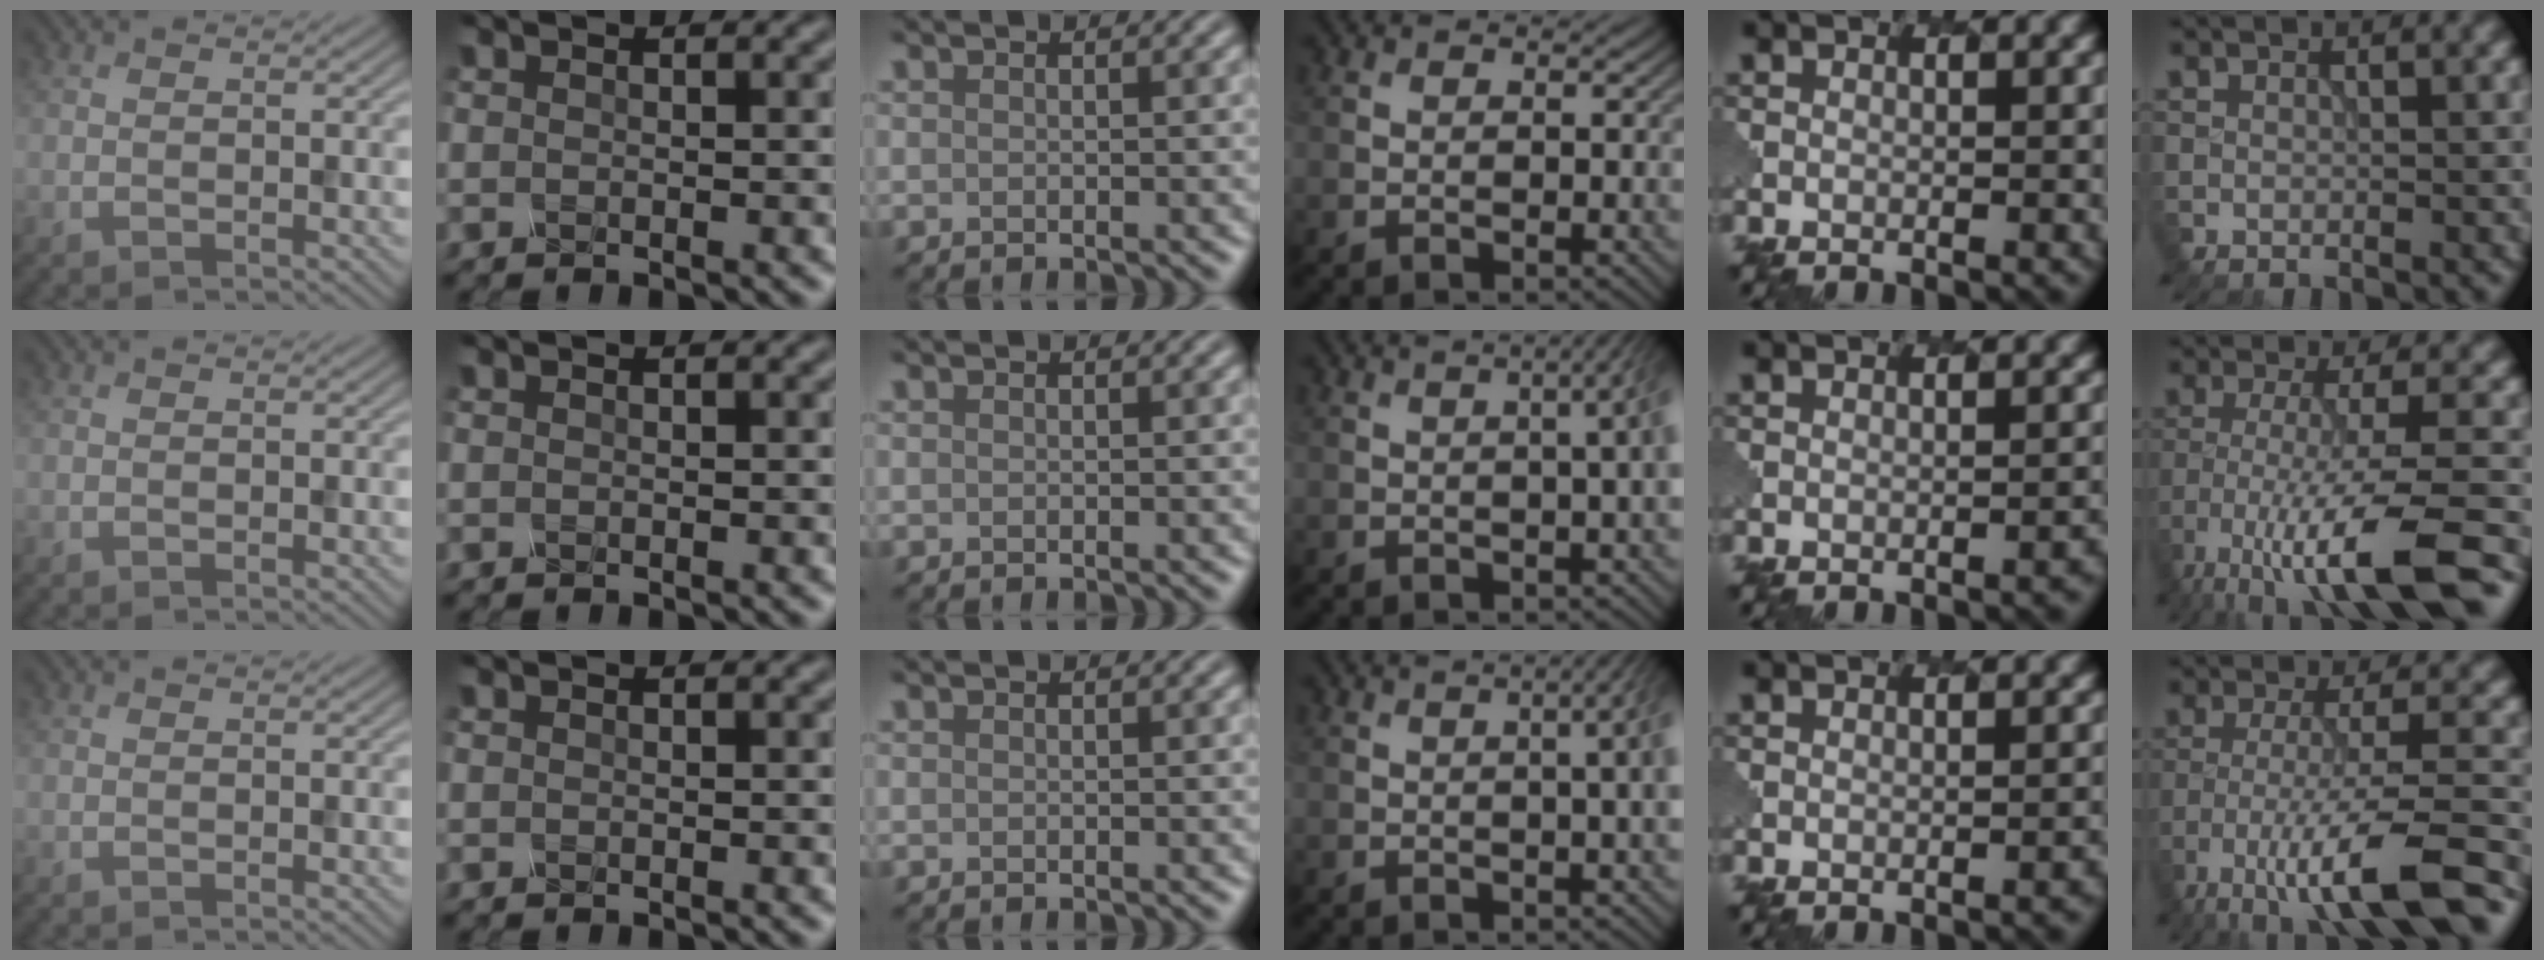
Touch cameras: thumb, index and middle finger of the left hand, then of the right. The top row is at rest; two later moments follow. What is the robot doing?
{"motion": "pour", "object": "mug"}